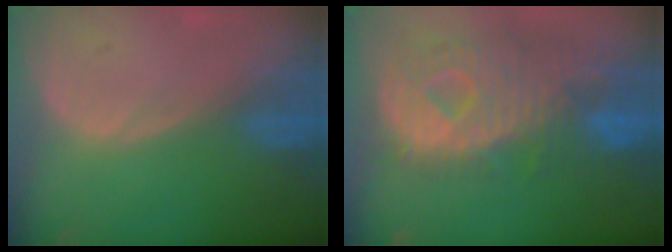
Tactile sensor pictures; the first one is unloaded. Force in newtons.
{"total": 12.4, "press": 10.7, "slide": 6.3}